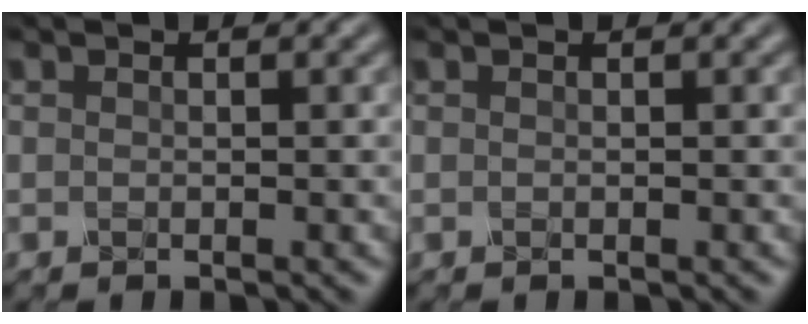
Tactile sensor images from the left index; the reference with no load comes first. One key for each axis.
{"total": 0.0}